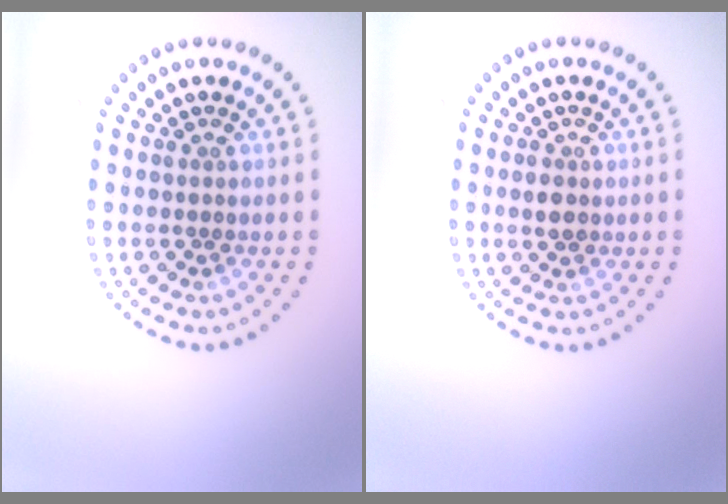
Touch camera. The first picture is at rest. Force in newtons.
{"total": 1.4, "press": 1.4, "slide": 0.2}